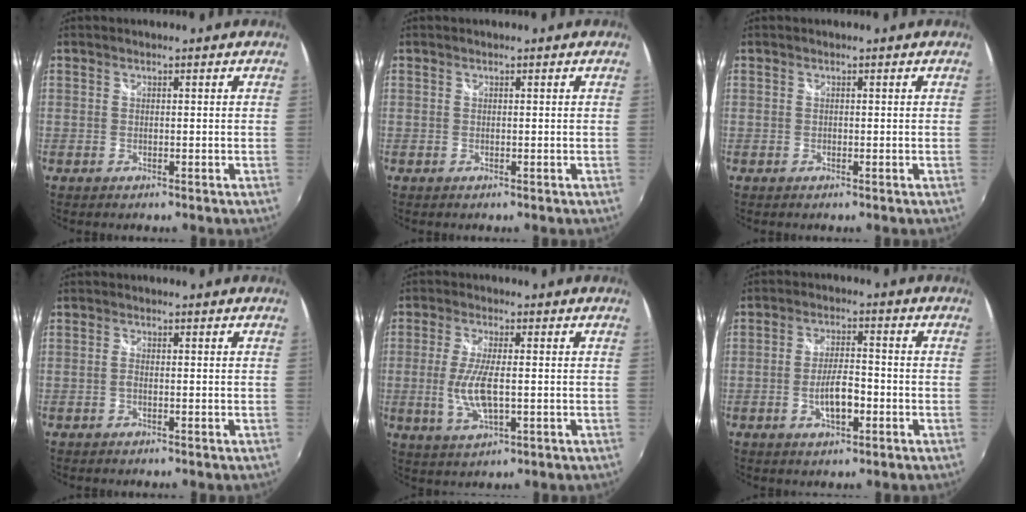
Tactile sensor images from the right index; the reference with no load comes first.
{"total": 0.0}
{"total": 0.0}
{"total": 0.9, "force": [-0.4, 0.3, 0.7], "torque": [-0.016, 0.002, -0.008]}
{"total": 7.7, "force": [-1.1, 2.2, 7.3], "torque": [-0.151, -0.010, -0.018]}
{"total": 6.0, "force": [-2.1, 2.1, 5.2], "torque": [-0.102, -0.001, -0.034]}